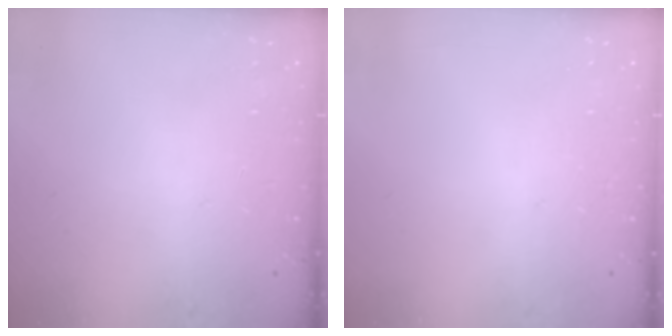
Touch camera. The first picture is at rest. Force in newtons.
{"total": 0.0}